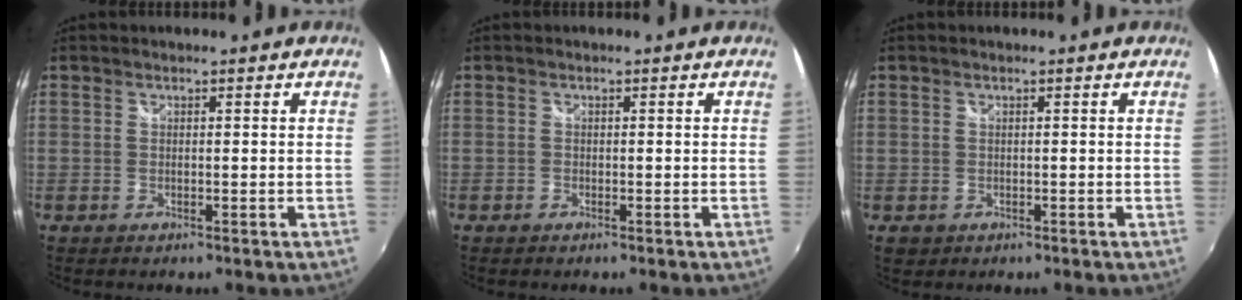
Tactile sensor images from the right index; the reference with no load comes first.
{"total": 0.7, "force": [-0.6, 0.4, 0.0], "torque": [-0.003, -0.003, -0.012]}
{"total": 2.0, "force": [-0.5, 1.9, 0.3], "torque": [-0.008, -0.003, -0.005]}